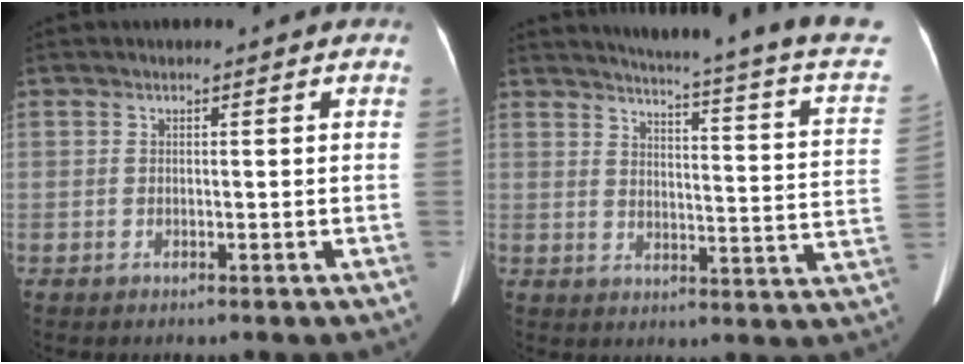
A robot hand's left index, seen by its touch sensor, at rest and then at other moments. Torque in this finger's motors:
{"motor_torque": [0.38, -1.27, 0.02, 0.02]}